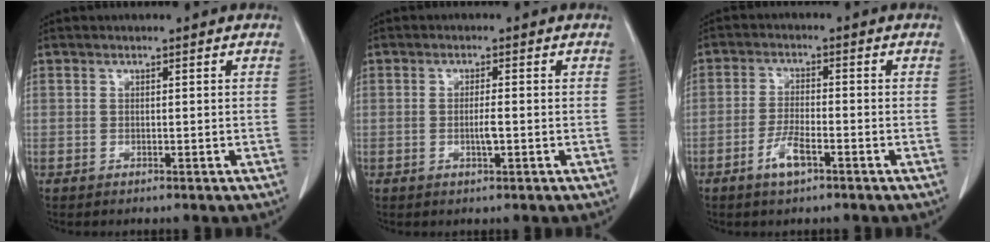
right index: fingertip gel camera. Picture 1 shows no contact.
{"total": 2.2, "force": [-0.4, 0.2, 2.2], "torque": [-0.042, 0.000, -0.005]}
{"total": 4.3, "force": [-2.4, 1.0, 3.5], "torque": [-0.068, 0.000, -0.044]}